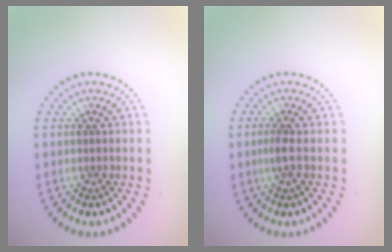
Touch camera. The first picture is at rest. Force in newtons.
{"total": 1.2, "press": 1.0, "slide": 0.7}